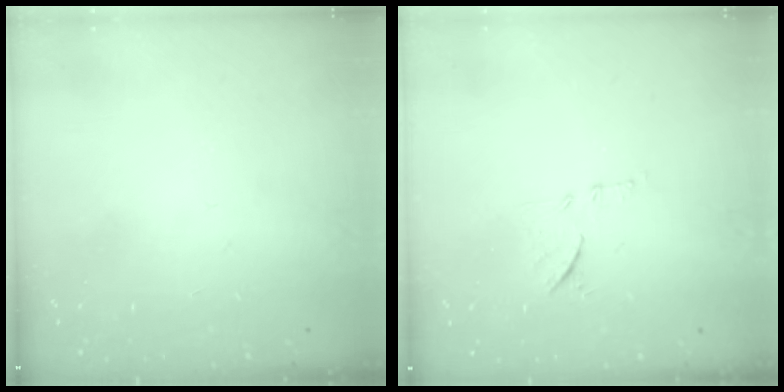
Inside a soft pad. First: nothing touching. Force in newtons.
{"total": 8.7, "press": 8.7, "slide": 0.3}